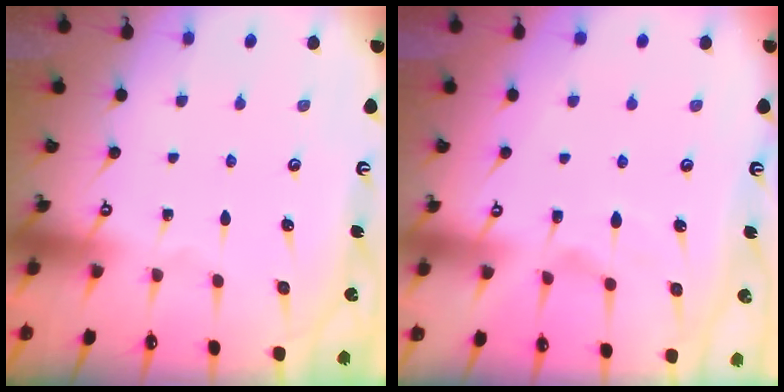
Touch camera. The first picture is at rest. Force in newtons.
{"total": 2.5, "press": 2.1, "slide": 1.4}